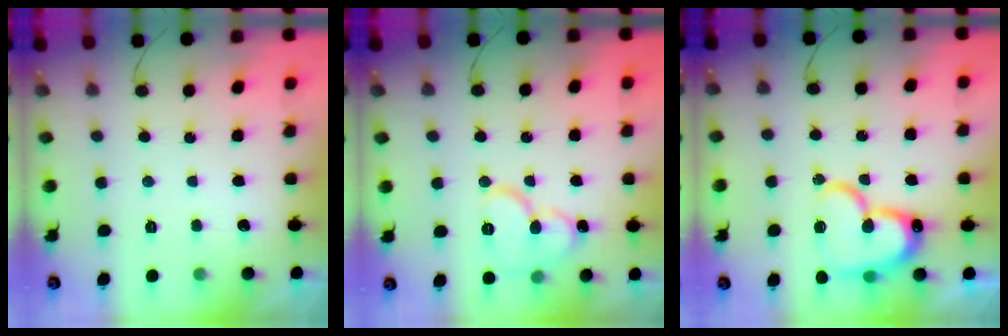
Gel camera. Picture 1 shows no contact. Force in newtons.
{"total": 11.7, "press": 11.6, "slide": 1.5}
{"total": 19.0, "press": 18.9, "slide": 2.0}